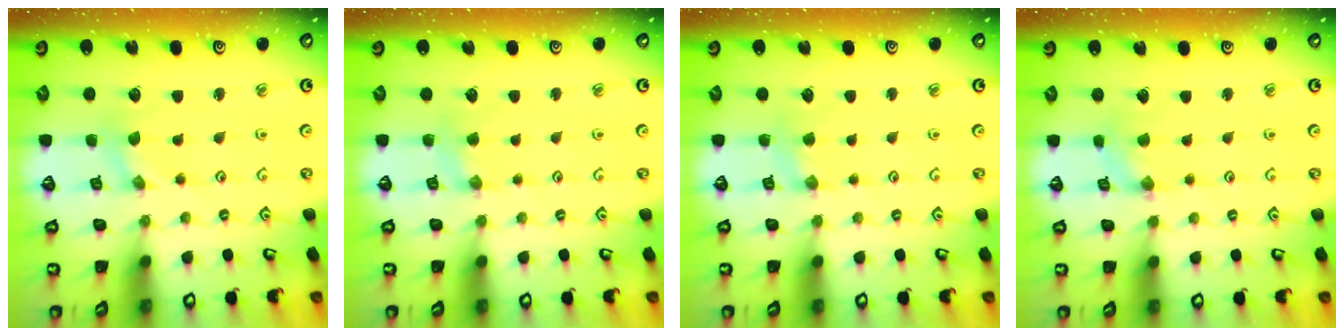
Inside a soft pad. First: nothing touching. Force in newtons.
{"total": 2.9, "press": 2.9, "slide": 0.5}
{"total": 2.9, "press": 2.9, "slide": 0.5}
{"total": 1.4, "press": 1.3, "slide": 0.3}